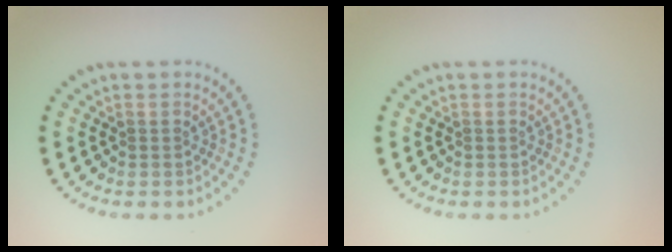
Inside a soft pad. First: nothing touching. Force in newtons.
{"total": 0.0}